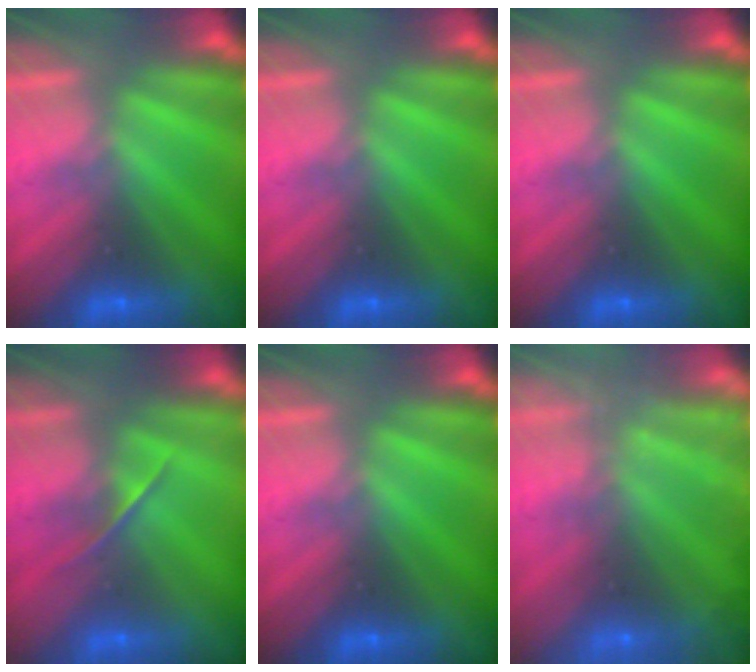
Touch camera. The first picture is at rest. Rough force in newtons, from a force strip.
{"total": 0.0}
{"total": 0.0}
{"total": 1.4}
{"total": 0.0}
{"total": 6.1}